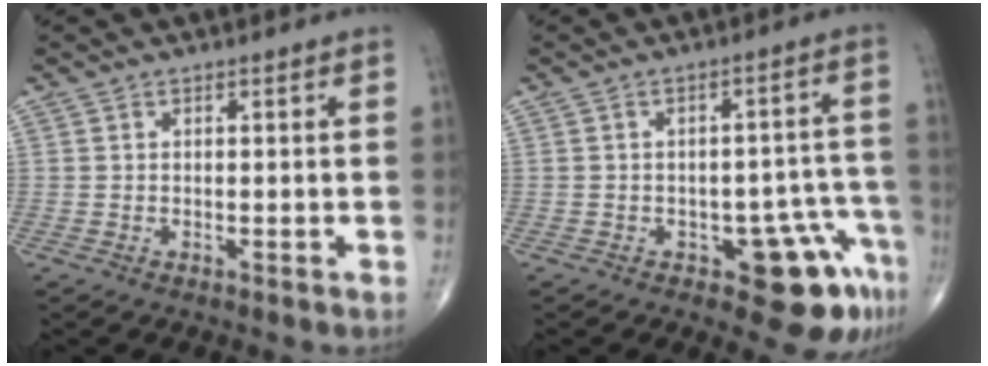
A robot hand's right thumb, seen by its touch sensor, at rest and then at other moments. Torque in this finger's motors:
{"motor_torque": [2.54, 2.46, 0.47, -0.68, 0.04]}